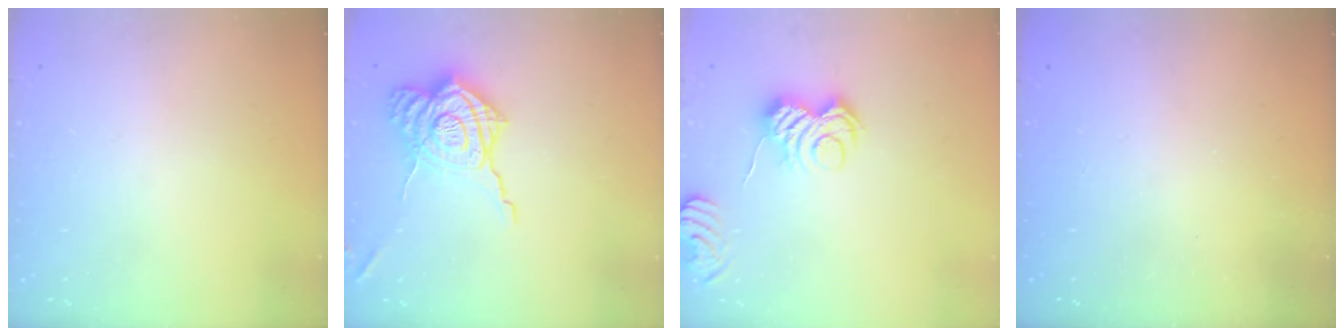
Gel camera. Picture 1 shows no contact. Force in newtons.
{"total": 18.8, "press": 18.8, "slide": 1.1}
{"total": 6.3, "press": 6.2, "slide": 0.9}
{"total": 2.5, "press": 2.4, "slide": 0.7}